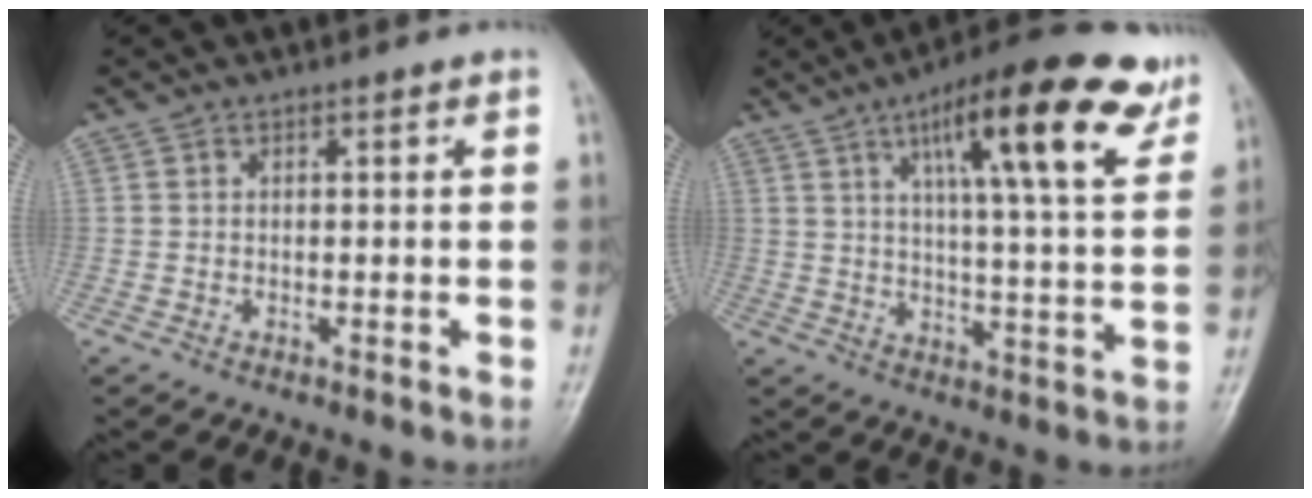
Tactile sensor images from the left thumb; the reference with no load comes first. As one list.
[{"total": 19.1, "force": [10.0, 4.6, 15.6], "torque": [-0.203, -0.026, 0.143]}]